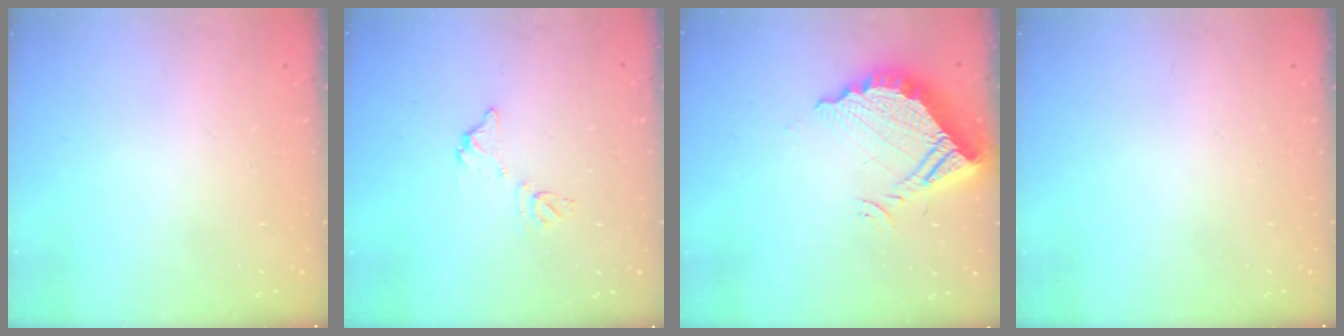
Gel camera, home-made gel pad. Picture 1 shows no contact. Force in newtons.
{"total": 6.7, "press": 6.7, "slide": 0.5}
{"total": 14.2, "press": 14.2, "slide": 1.2}
{"total": 0.0}